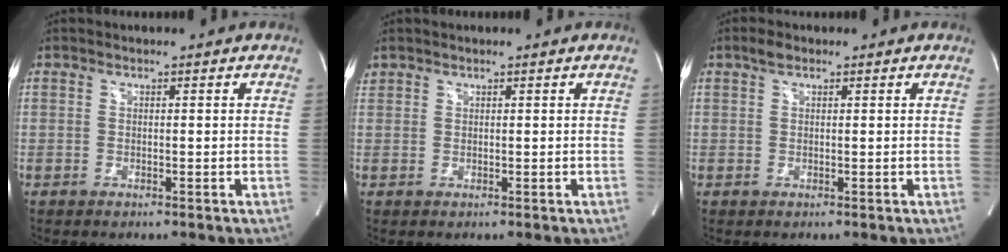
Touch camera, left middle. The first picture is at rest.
{"total": 0.8, "force": [0.7, 0.5, 0.0], "torque": [-0.001, 0.012, 0.015]}
{"total": 1.5, "force": [1.0, 0.7, 0.9], "torque": [-0.022, 0.011, 0.019]}